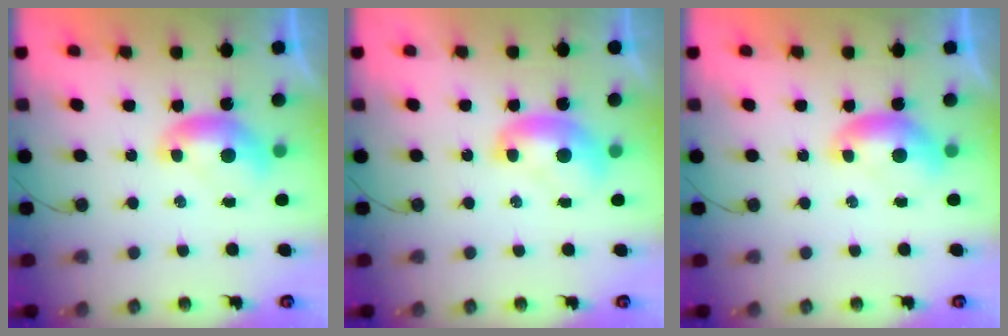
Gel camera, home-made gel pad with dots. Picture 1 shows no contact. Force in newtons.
{"total": 1.9, "press": 1.9, "slide": 0.2}
{"total": 0.0}